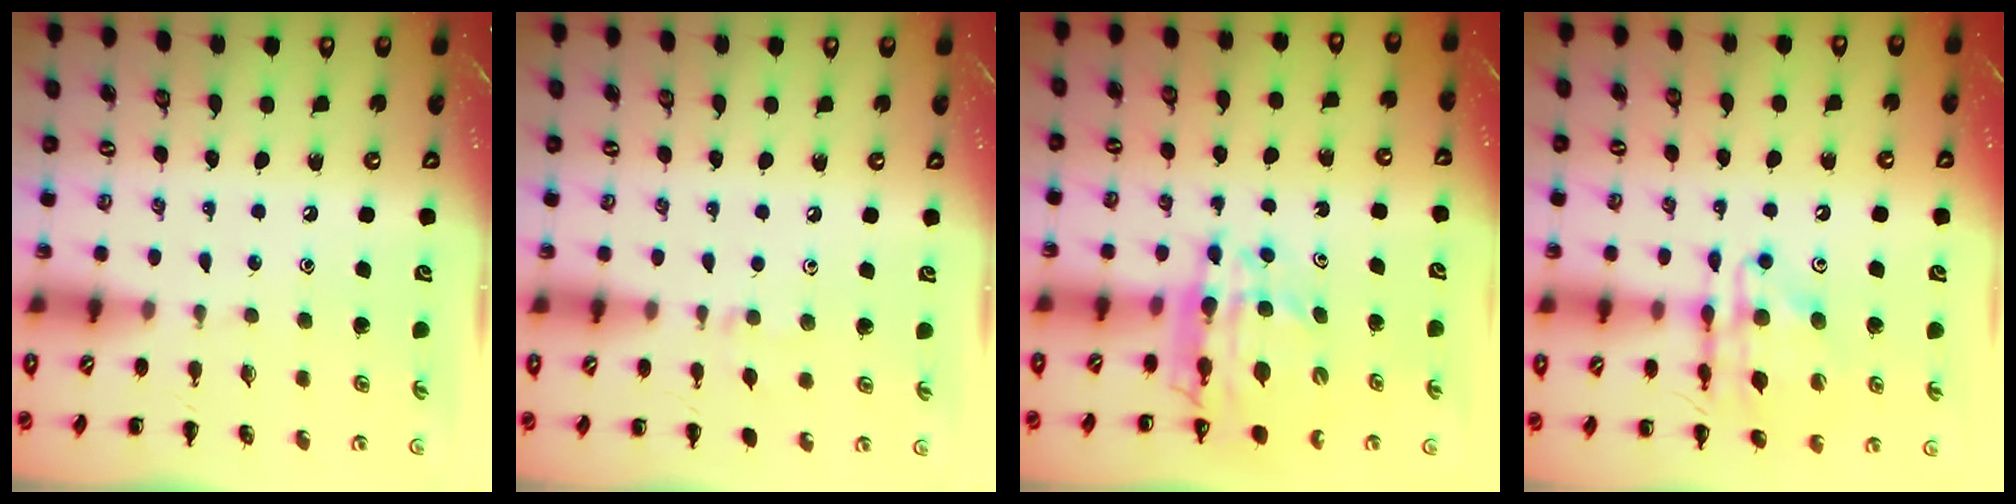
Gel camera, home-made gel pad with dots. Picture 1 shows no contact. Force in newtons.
{"total": 2.9, "press": 2.7, "slide": 1.0}
{"total": 13.1, "press": 12.5, "slide": 3.7}
{"total": 15.0, "press": 14.7, "slide": 3.1}